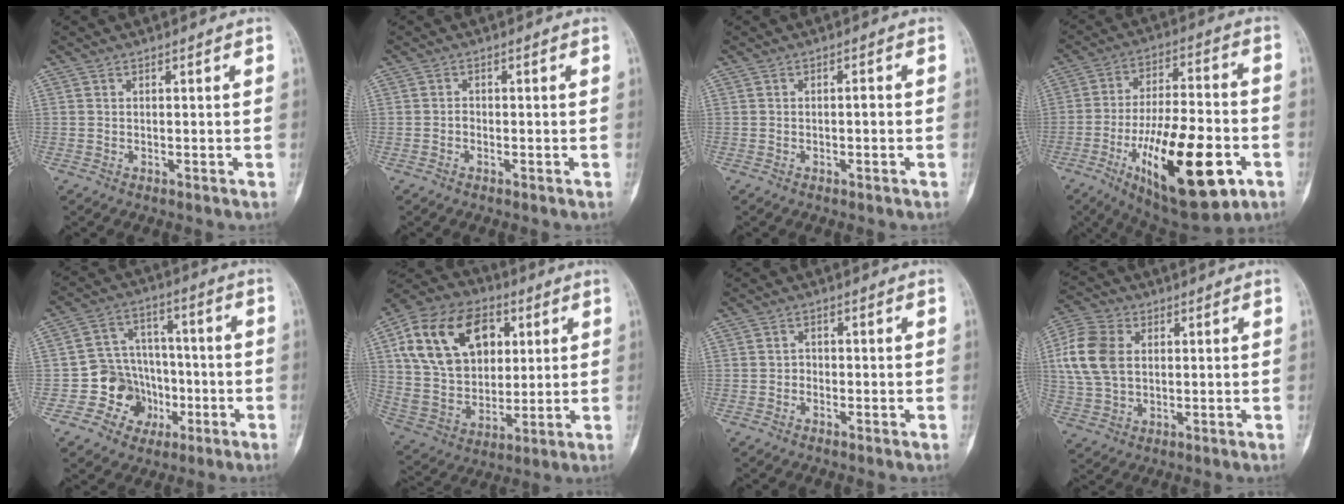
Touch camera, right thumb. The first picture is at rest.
{"total": 0.7, "force": [-0.3, 0.5, 0.4], "torque": [0.003, 0.004, -0.010]}
{"total": 1.3, "force": [-0.3, 0.5, 1.2], "torque": [-0.014, 0.004, -0.007]}
{"total": 24.1, "force": [-8.8, 8.9, 20.6], "torque": [-0.335, 0.024, -0.129]}
{"total": 11.2, "force": [-3.5, 10.1, 3.3], "torque": [0.007, 0.050, -0.056]}
{"total": 23.0, "force": [7.5, 15.8, 15.0], "torque": [-0.252, 0.000, 0.135]}
{"total": 1.1, "force": [-0.6, 0.9, 0.3], "torque": [0.011, 0.006, -0.014]}
{"total": 11.7, "force": [2.0, 8.2, 8.1], "torque": [-0.164, 0.007, 0.037]}